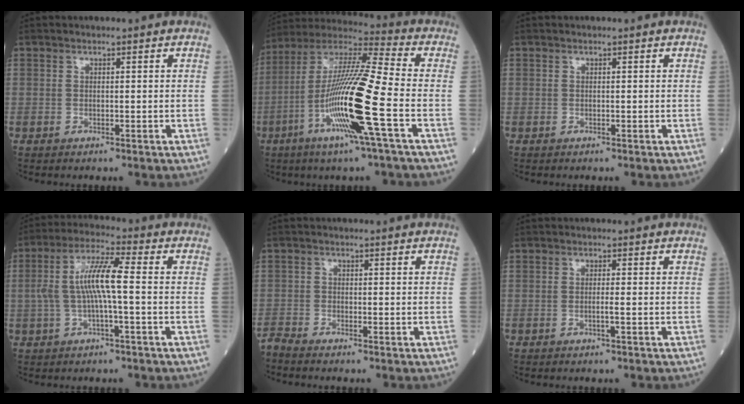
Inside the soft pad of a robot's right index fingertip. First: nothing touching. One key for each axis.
{"total": 18.2, "fx": -5.5, "fy": -0.4, "fz": 17.4, "tx": -0.350, "ty": -0.017, "tz": -0.115}
{"total": 0.0}
{"total": 8.3, "fx": -0.2, "fy": 0.8, "fz": 8.3, "tx": -0.170, "ty": 0.020, "tz": -0.009}
{"total": 1.9, "fx": -1.8, "fy": -0.3, "fz": 0.3, "tx": -0.015, "ty": -0.011, "tz": -0.040}
{"total": 1.1, "fx": -0.3, "fy": -0.2, "fz": 1.0, "tx": -0.020, "ty": -0.001, "tz": -0.007}